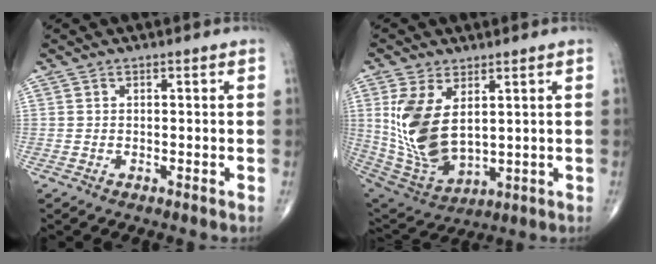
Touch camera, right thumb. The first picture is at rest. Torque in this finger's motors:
{"motor_torque": [-0.29, 0.84, 1.33, 0.28, 0.43]}